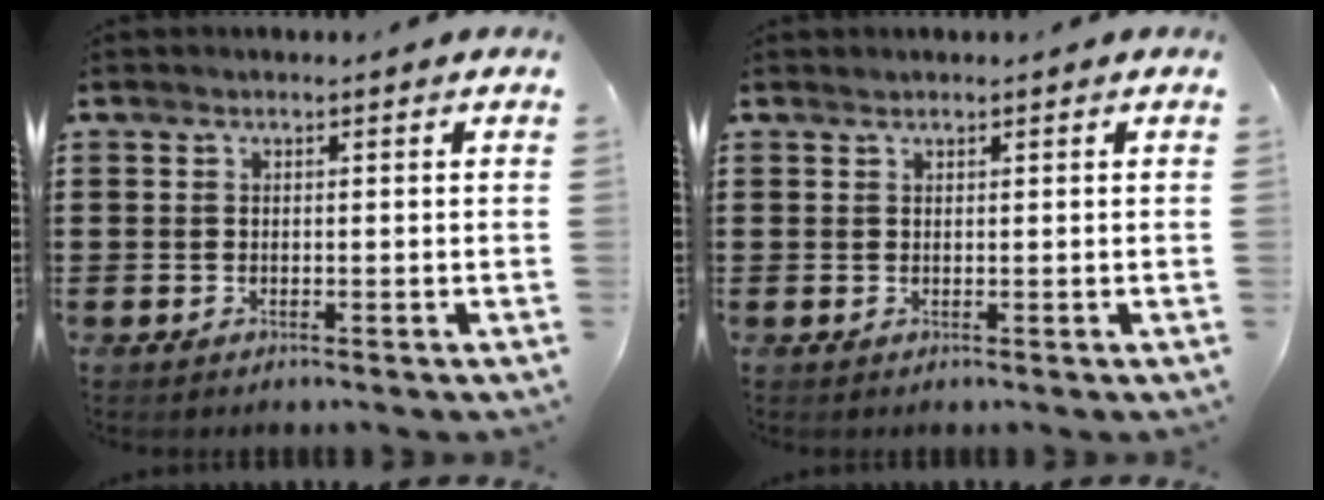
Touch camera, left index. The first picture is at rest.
{"total": 0.5, "force": [0.5, 0.1, 0.1], "torque": [-0.003, 0.000, 0.011]}